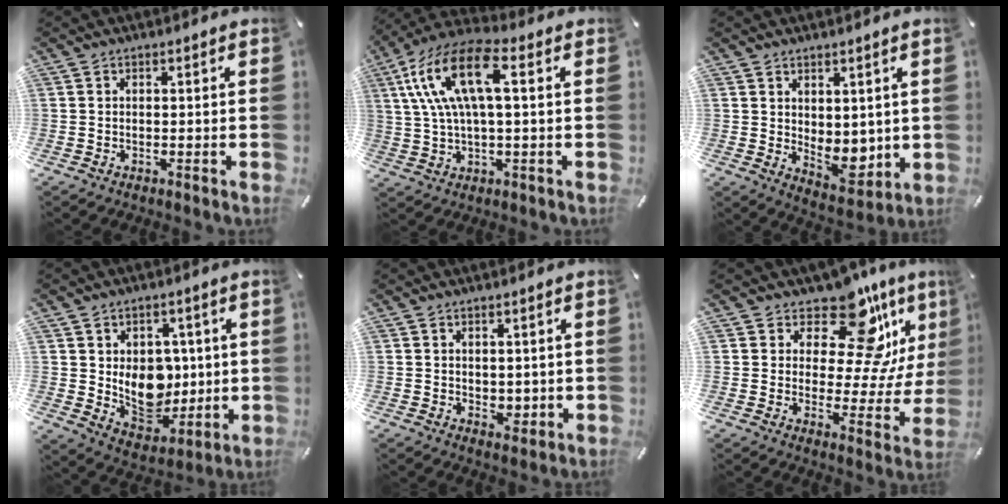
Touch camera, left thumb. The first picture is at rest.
{"total": 14.8, "force": [3.8, 5.9, 13.0], "torque": [-0.281, -0.003, 0.064]}
{"total": 5.8, "force": [0.7, 4.6, 3.5], "torque": [-0.019, -0.009, 0.017]}
{"total": 11.8, "force": [1.5, 9.8, 6.4], "torque": [-0.084, -0.020, 0.038]}
{"total": 2.6, "force": [1.0, 2.3, 0.8], "torque": [0.000, -0.003, 0.016]}
{"total": 16.0, "force": [11.6, 6.5, 8.9], "torque": [-0.132, -0.111, 0.192]}